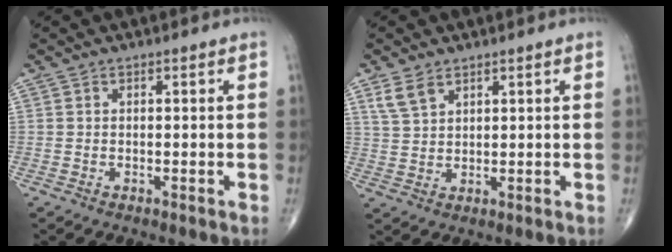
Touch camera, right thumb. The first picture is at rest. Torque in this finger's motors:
{"motor_torque": [-0.39, 0.40, 0.39, 0.32, 0.08]}